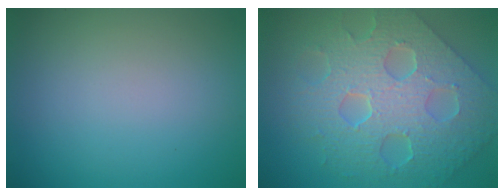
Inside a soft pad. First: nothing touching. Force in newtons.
{"total": 8.4, "press": 6.7, "slide": 5.0}